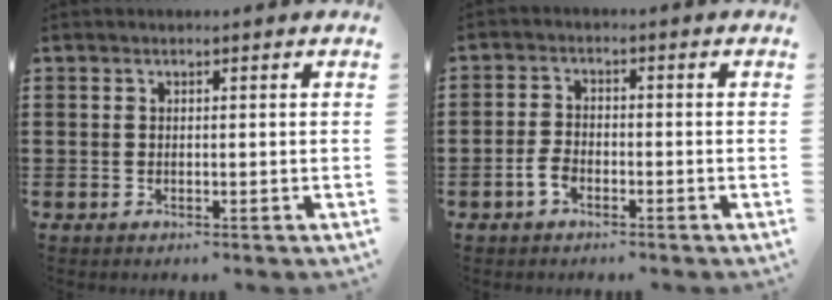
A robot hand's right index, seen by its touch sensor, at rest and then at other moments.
{"total": 2.9, "force": [-1.6, 1.5, 2.0], "torque": [-0.051, -0.002, -0.035]}